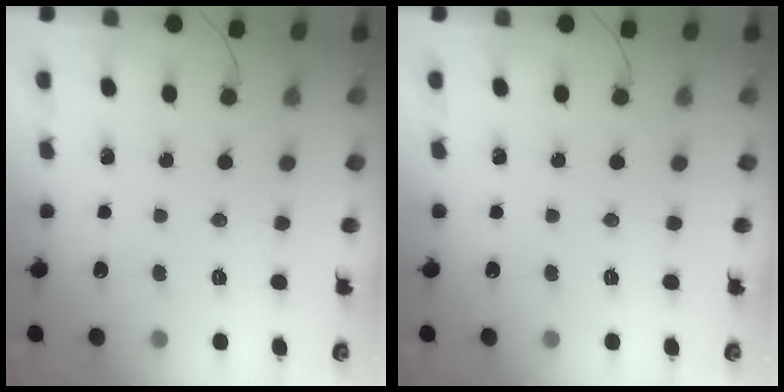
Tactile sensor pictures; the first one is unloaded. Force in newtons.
{"total": 0.0}